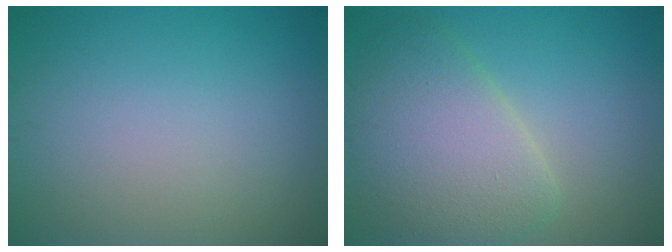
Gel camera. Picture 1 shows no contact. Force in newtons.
{"total": 6.1, "press": 6.1, "slide": 0.6}